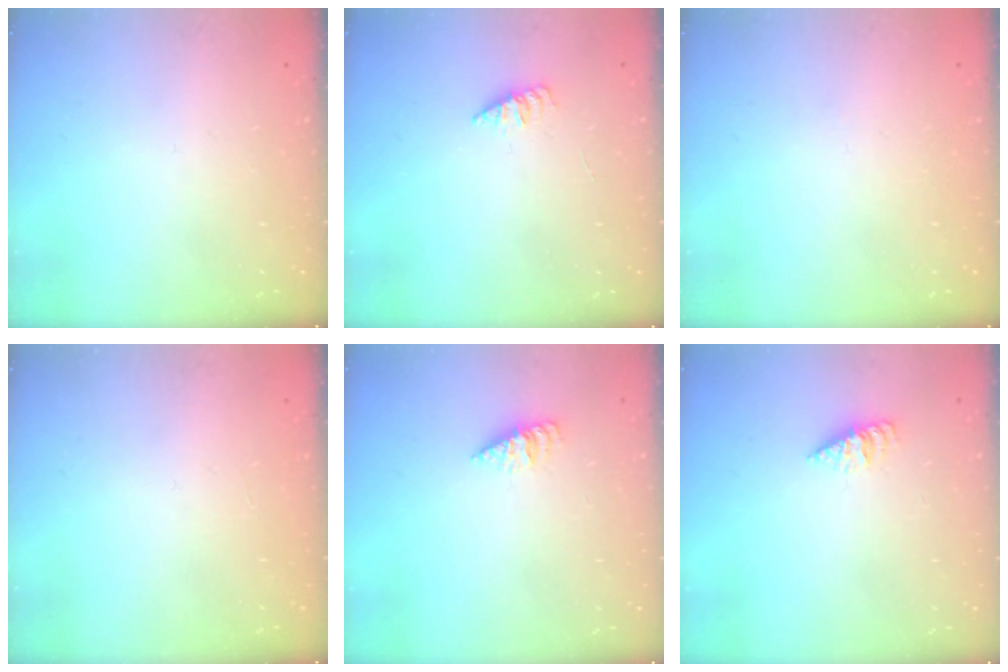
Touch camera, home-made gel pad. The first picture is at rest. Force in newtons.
{"total": 1.8, "press": 1.8, "slide": 0.4}
{"total": 0.0}
{"total": 0.0}
{"total": 2.6, "press": 2.6, "slide": 0.4}
{"total": 2.6, "press": 2.6, "slide": 0.4}